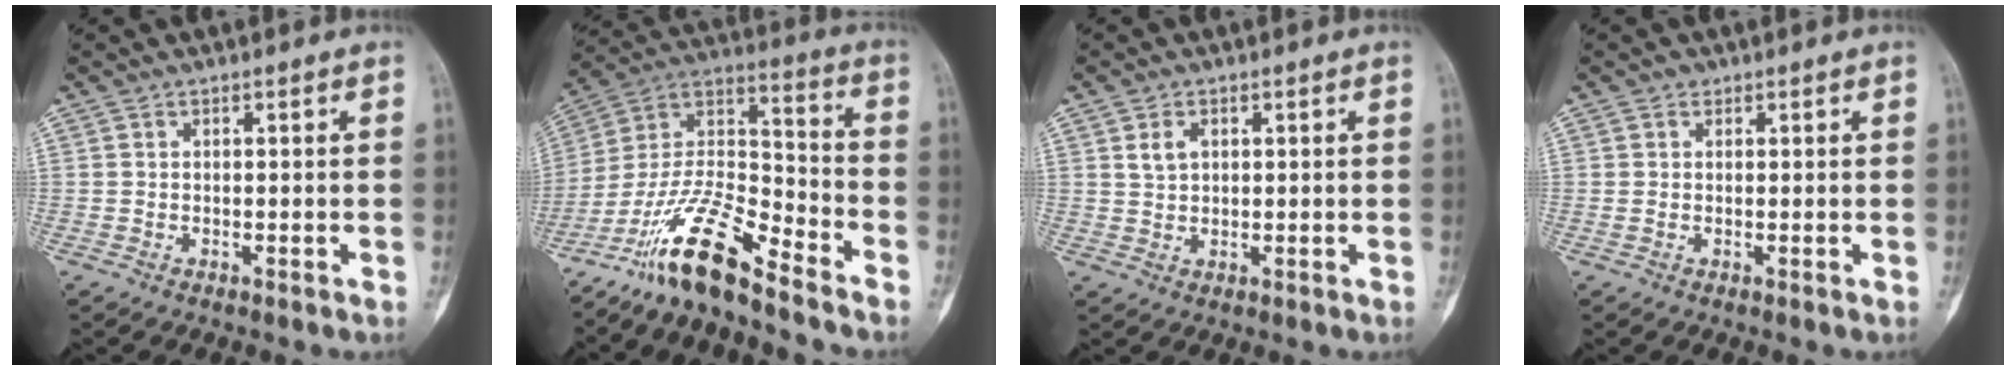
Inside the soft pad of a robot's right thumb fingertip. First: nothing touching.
{"total": 15.3, "force": [-11.9, 3.1, 9.0], "torque": [-0.178, 0.087, -0.228]}
{"total": 3.0, "force": [1.1, 2.0, 1.9], "torque": [-0.028, -0.002, 0.024]}
{"total": 1.1, "force": [0.4, 0.9, 0.4], "torque": [-0.005, -0.001, 0.005]}